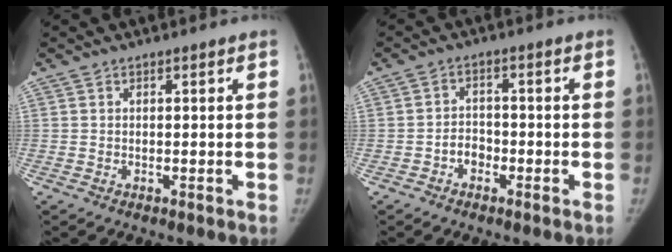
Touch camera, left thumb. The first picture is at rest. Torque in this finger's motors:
{"motor_torque": [0.13, 0.08, 0.07, -0.21, 0.04]}